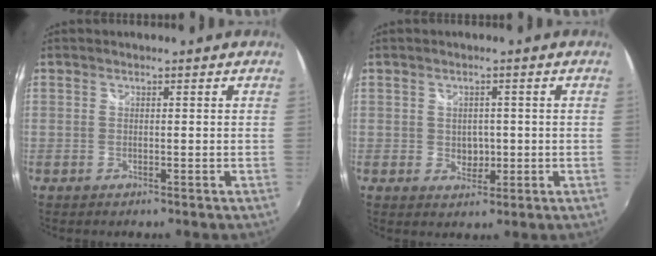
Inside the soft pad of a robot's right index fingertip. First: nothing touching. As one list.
[{"total": 3.2, "force": [-0.2, 2.7, 1.6], "torque": [-0.024, 0.001, -0.001]}]